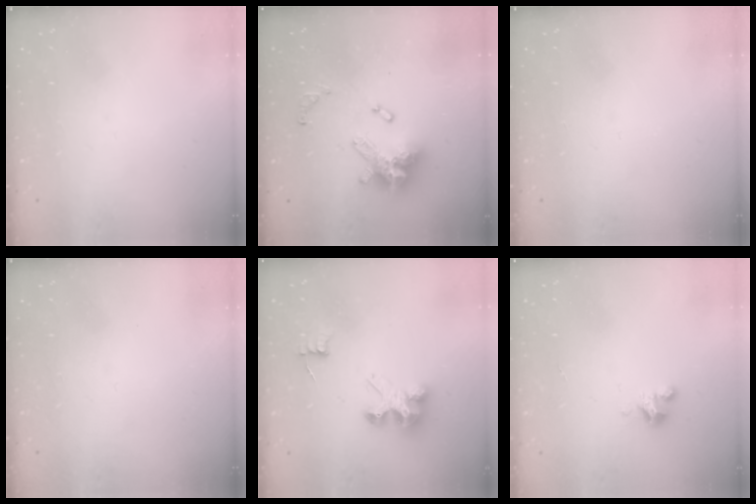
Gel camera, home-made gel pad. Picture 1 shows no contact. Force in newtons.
{"total": 15.2, "press": 15.1, "slide": 1.3}
{"total": 0.0}
{"total": 0.0}
{"total": 6.8, "press": 6.8, "slide": 0.2}
{"total": 2.5, "press": 2.5, "slide": 0.2}